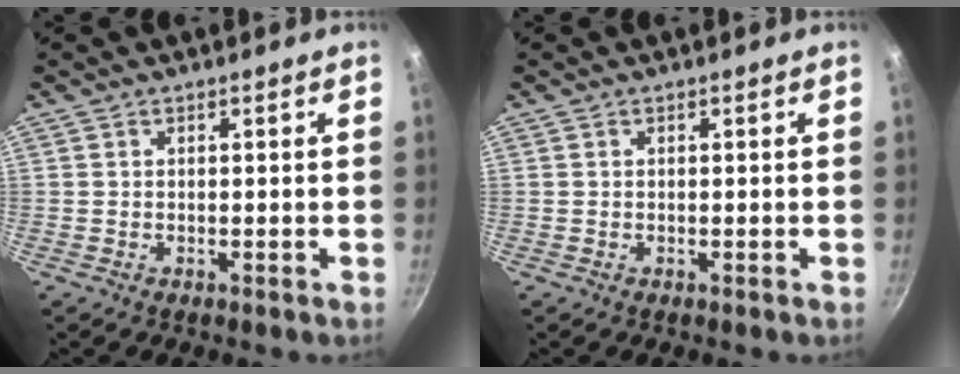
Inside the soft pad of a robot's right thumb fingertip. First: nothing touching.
{"total": 0.0}